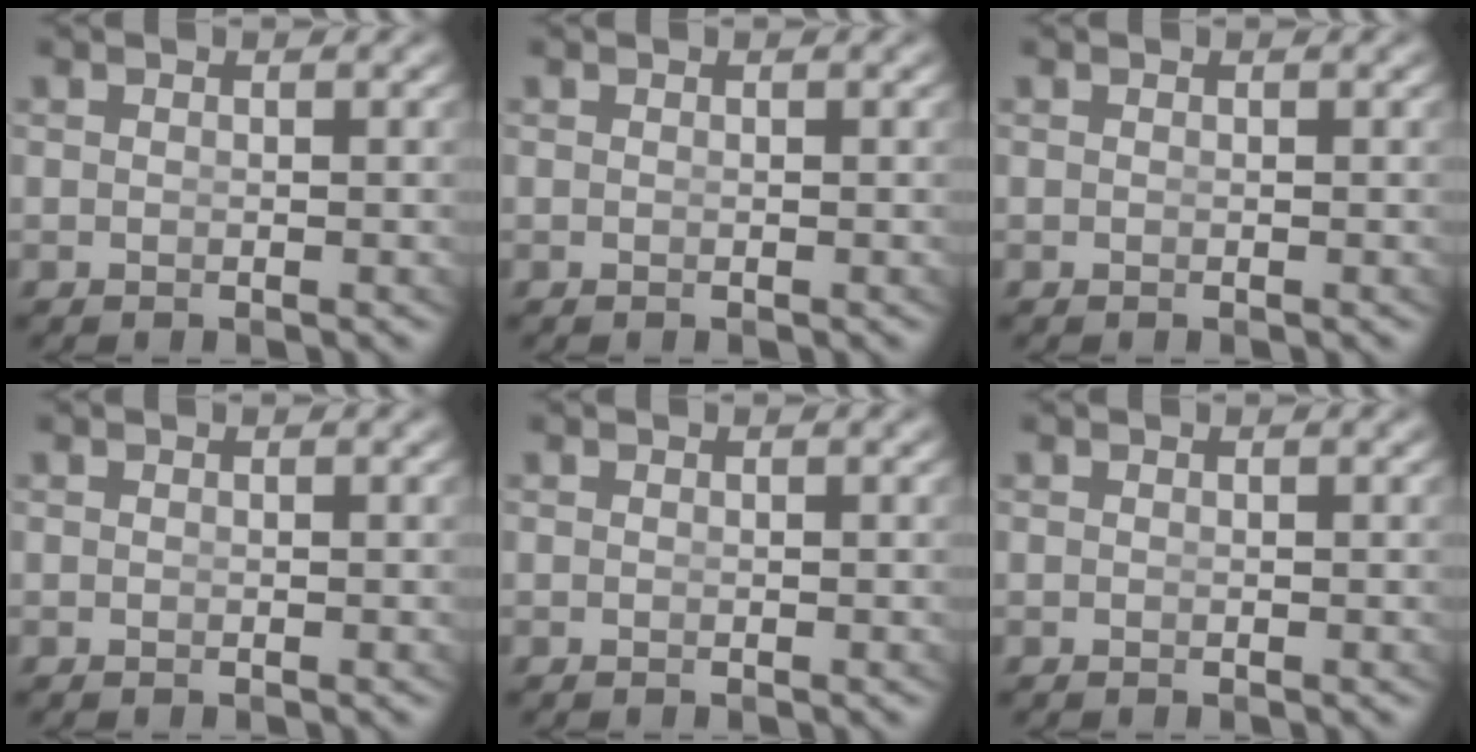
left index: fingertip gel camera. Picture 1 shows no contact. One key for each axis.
{"total": 0.0}
{"total": 0.0}
{"total": 0.0}
{"total": 0.0}
{"total": 0.0}